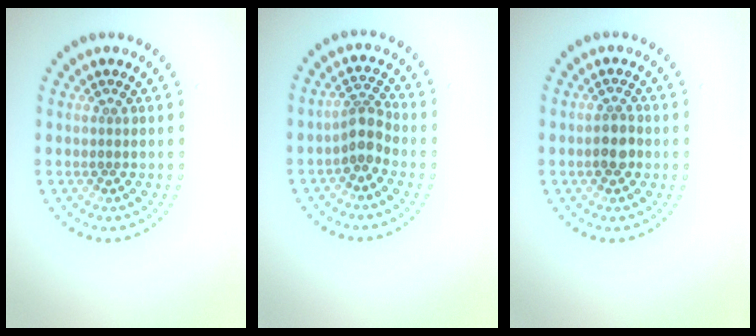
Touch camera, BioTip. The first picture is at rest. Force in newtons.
{"total": 2.5, "press": 2.0, "slide": 1.6}
{"total": 2.0, "press": 1.9, "slide": 0.6}